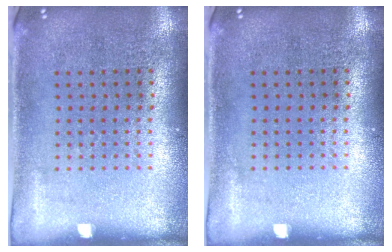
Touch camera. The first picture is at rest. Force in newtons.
{"total": 0.0}